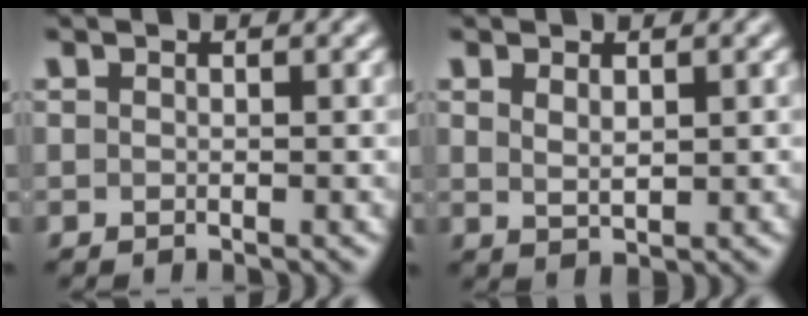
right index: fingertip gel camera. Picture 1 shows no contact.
{"total": 1.2, "force": [0.6, -0.2, 1.0], "torque": [-0.018, -0.012, 0.028]}